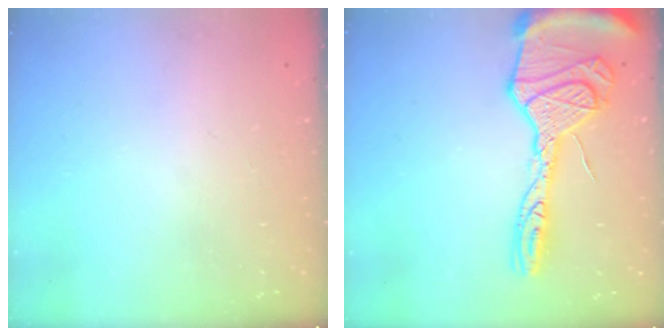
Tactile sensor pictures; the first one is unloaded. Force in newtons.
{"total": 22.2, "press": 22.1, "slide": 2.0}